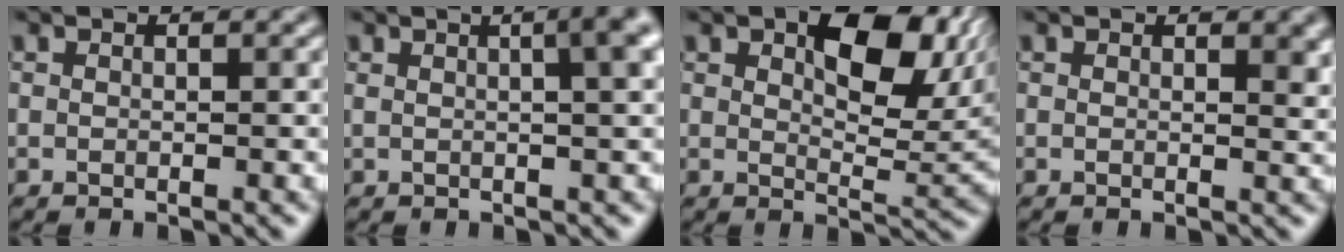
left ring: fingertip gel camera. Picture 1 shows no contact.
{"total": 5.8, "force": [2.0, 2.4, 4.9], "torque": [-0.026, 0.031, 0.004]}
{"total": 9.4, "force": [3.7, 4.5, 7.4], "torque": [-0.103, 0.000, 0.060]}
{"total": 2.1, "force": [0.9, 0.9, 1.6], "torque": [-0.018, 0.001, 0.017]}